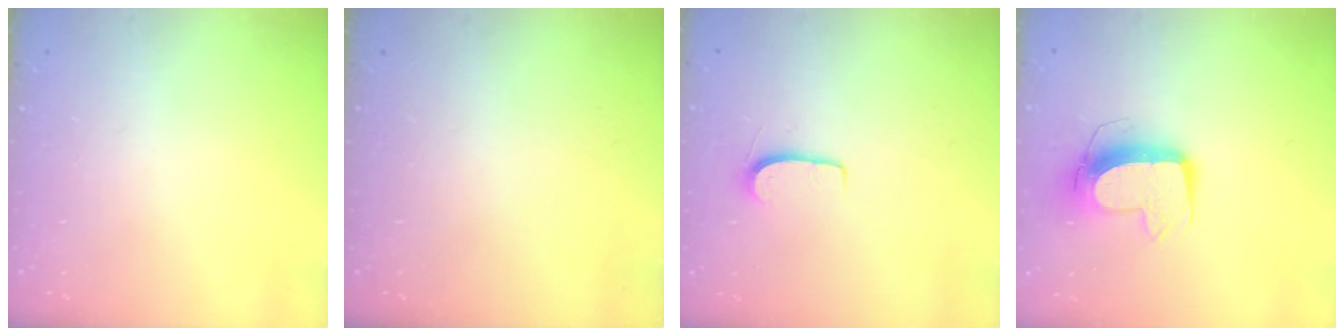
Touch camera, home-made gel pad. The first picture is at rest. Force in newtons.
{"total": 0.0}
{"total": 6.2, "press": 6.2, "slide": 0.6}
{"total": 11.7, "press": 11.6, "slide": 1.0}